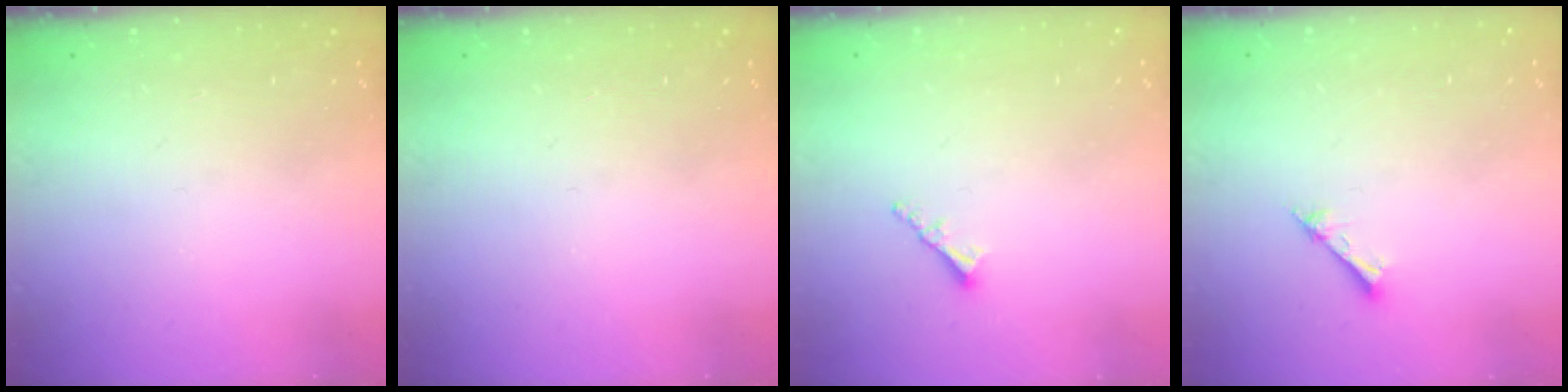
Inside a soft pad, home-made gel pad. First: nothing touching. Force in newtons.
{"total": 0.0}
{"total": 2.3, "press": 2.2, "slide": 0.6}
{"total": 1.5, "press": 1.5, "slide": 0.2}